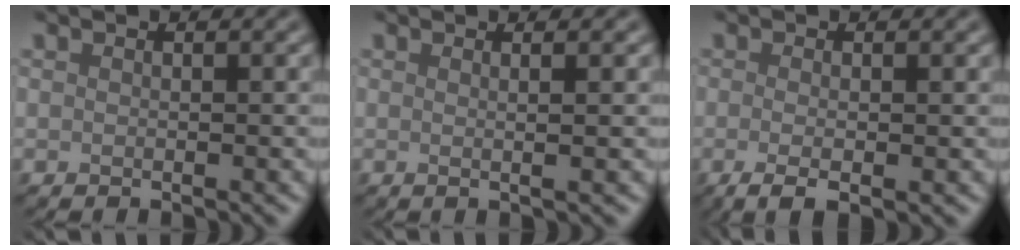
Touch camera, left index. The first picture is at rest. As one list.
[{"total": 2.5, "force": [0.5, 0.9, 2.3], "torque": [-0.028, 0.007, -0.017]}, {"total": 2.9, "force": [-0.7, 0.8, 2.7], "torque": [-0.048, -0.010, -0.013]}]